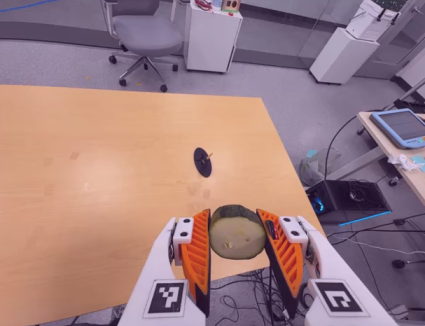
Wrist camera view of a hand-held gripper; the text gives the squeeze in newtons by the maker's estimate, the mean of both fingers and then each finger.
{"total": 11.1, "left": 10.1, "right": 12.2}